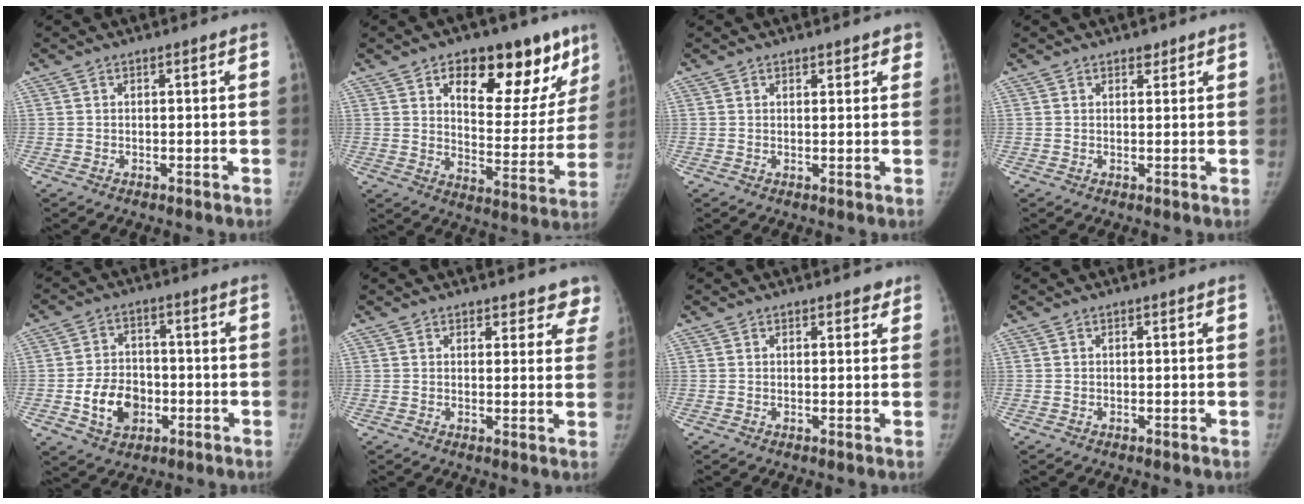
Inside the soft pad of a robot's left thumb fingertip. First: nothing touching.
{"total": 21.5, "force": [11.6, 10.5, 14.7], "torque": [-0.135, -0.043, 0.167]}
{"total": 2.4, "force": [1.8, 1.2, 1.0], "torque": [0.011, -0.006, 0.018]}
{"total": 1.4, "force": [1.0, 0.7, 0.5], "torque": [0.000, -0.007, 0.014]}
{"total": 9.4, "force": [-2.6, 7.1, 5.6], "torque": [-0.074, 0.015, -0.043]}
{"total": 6.5, "force": [5.6, 2.9, 1.2], "torque": [0.041, -0.023, 0.049]}
{"total": 1.9, "force": [1.4, 1.0, 0.7], "torque": [0.006, -0.007, 0.013]}
{"total": 0.0}